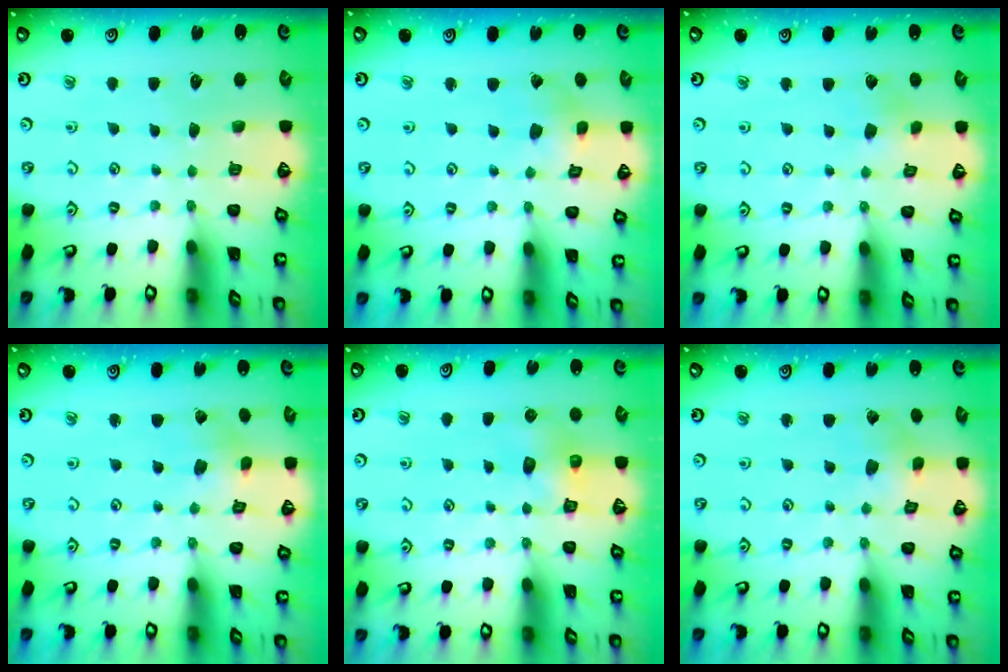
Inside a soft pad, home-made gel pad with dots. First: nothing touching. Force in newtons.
{"total": 2.9, "press": 2.9, "slide": 0.2}
{"total": 3.2, "press": 3.2, "slide": 0.5}
{"total": 2.2, "press": 2.2, "slide": 0.1}
{"total": 6.9, "press": 6.9, "slide": 0.2}
{"total": 2.9, "press": 2.8, "slide": 0.3}